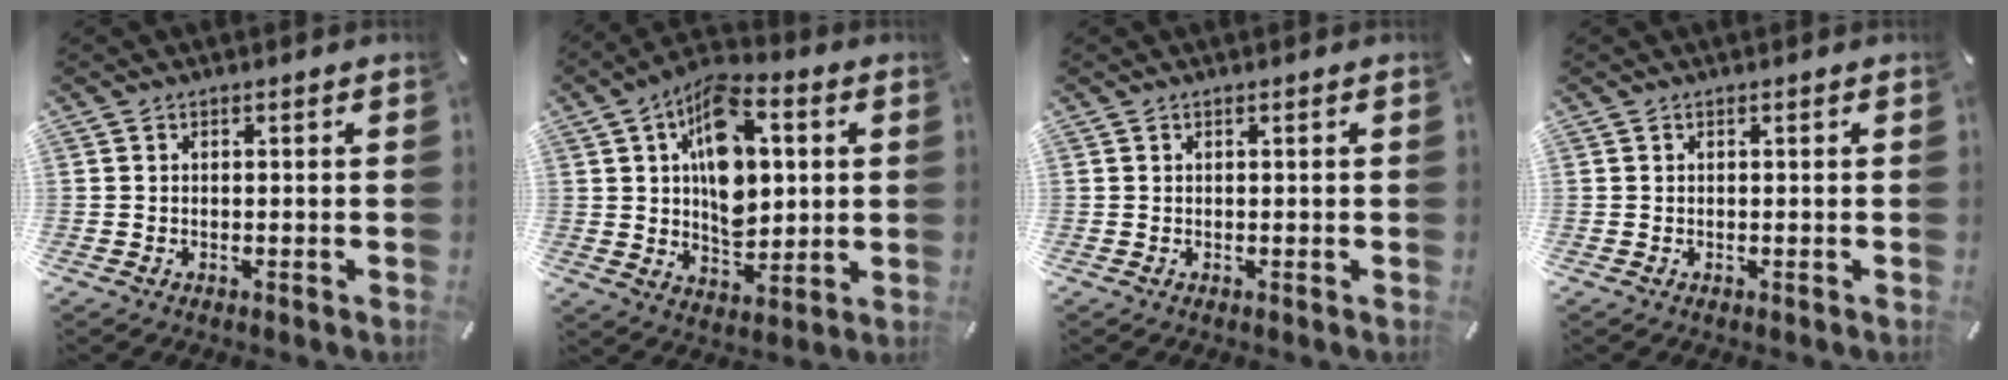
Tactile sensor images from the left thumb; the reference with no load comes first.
{"total": 15.3, "force": [3.5, 10.0, 11.1], "torque": [-0.186, -0.009, 0.060]}
{"total": 0.0}
{"total": 0.0}